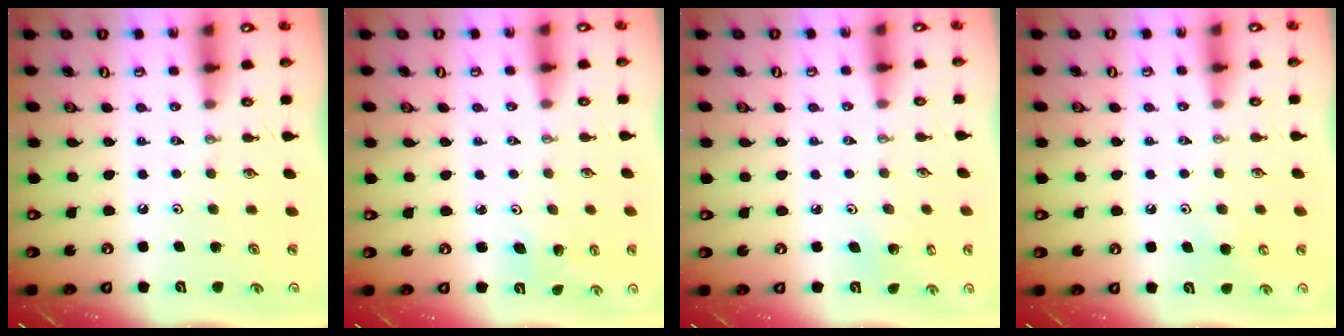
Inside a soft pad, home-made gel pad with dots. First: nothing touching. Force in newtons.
{"total": 2.8, "press": 2.5, "slide": 1.3}
{"total": 2.6, "press": 2.6, "slide": 0.2}
{"total": 5.3, "press": 5.3, "slide": 0.4}